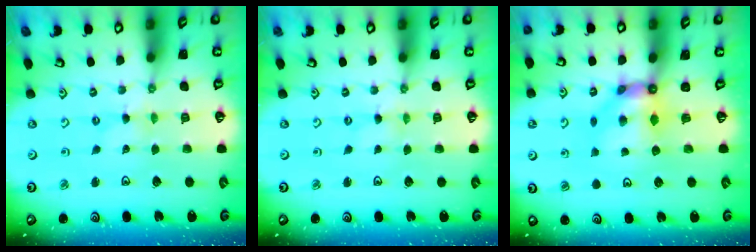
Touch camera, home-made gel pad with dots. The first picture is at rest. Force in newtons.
{"total": 0.0}
{"total": 8.1, "press": 8.1, "slide": 0.5}